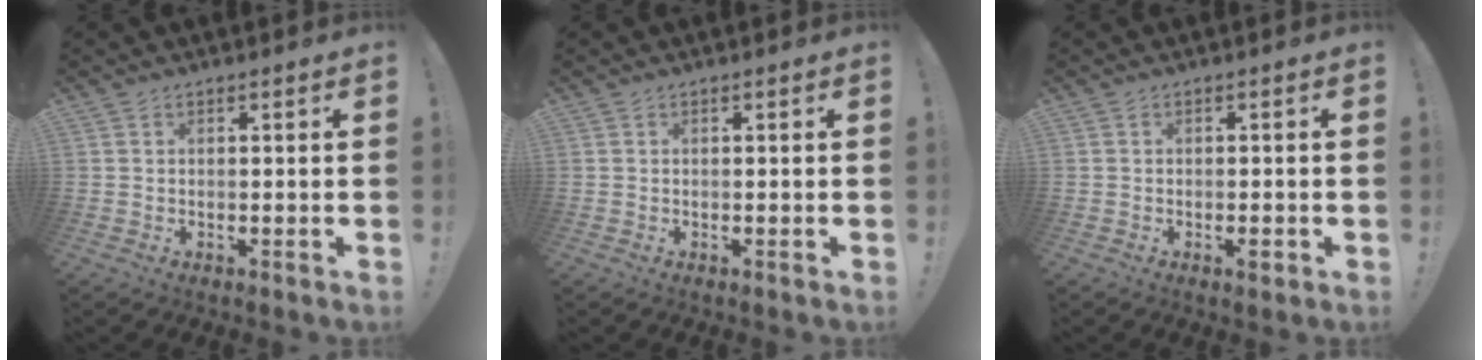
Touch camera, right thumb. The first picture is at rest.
{"total": 0.0}
{"total": 1.8, "force": [-0.9, 0.5, 1.4], "torque": [-0.017, 0.001, -0.016]}